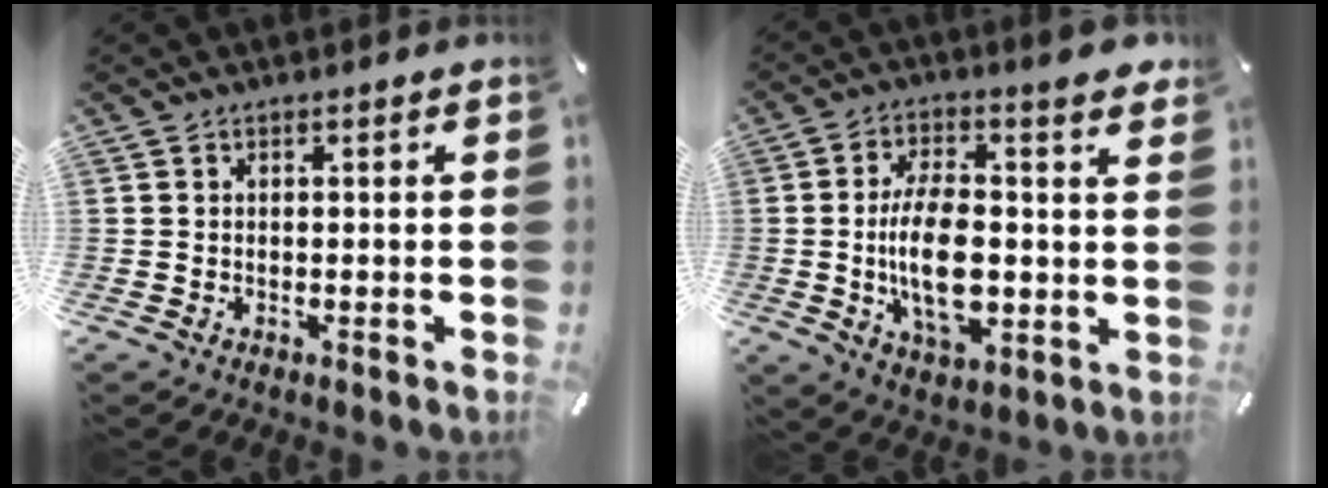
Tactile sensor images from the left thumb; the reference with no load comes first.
{"total": 15.8, "force": [1.0, 7.4, 13.9], "torque": [-0.242, -0.017, 0.012]}